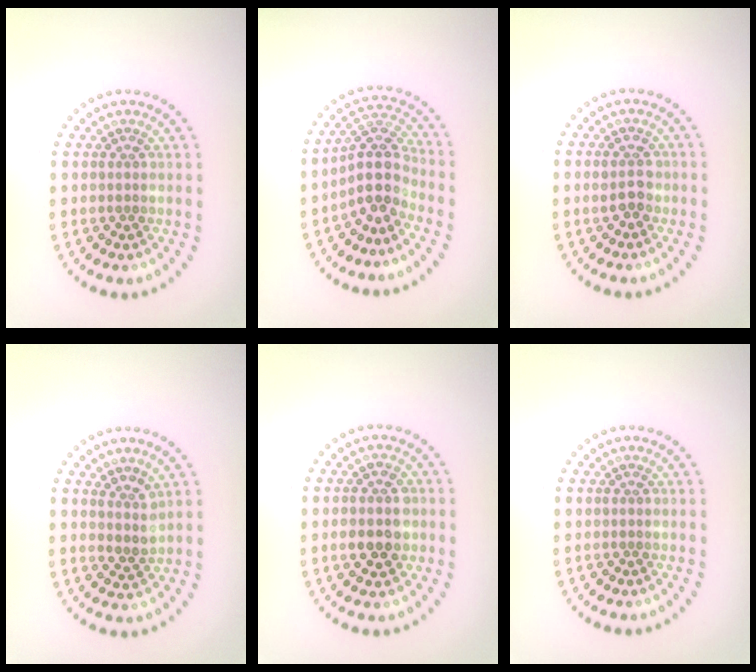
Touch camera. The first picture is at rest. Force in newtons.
{"total": 4.0, "press": 3.1, "slide": 2.5}
{"total": 2.1, "press": 2.1, "slide": 0.2}
{"total": 1.9, "press": 1.5, "slide": 1.1}
{"total": 3.3, "press": 3.3, "slide": 0.4}
{"total": 0.0}